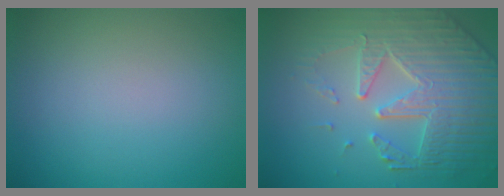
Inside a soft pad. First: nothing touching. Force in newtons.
{"total": 6.7, "press": 5.5, "slide": 3.8}